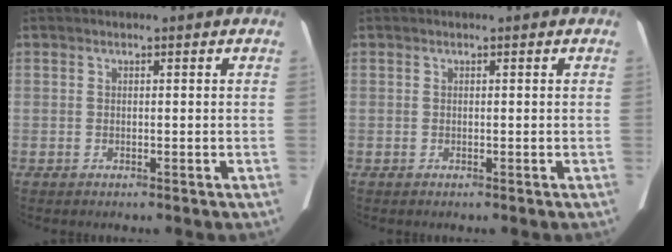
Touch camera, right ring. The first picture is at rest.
{"total": 0.0}